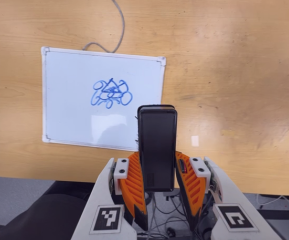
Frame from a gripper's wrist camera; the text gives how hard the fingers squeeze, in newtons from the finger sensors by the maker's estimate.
{"total": 6.1, "left": 4.5, "right": 7.8}